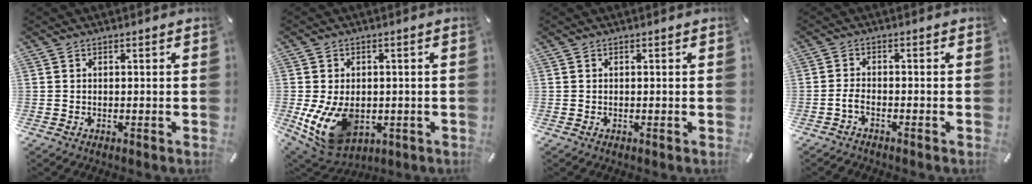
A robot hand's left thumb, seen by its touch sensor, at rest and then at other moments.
{"total": 12.5, "force": [-2.5, 9.0, 8.3], "torque": [-0.161, -0.003, -0.039]}
{"total": 0.0}
{"total": 2.3, "force": [-1.7, 0.8, 1.4], "torque": [-0.032, 0.005, -0.034]}